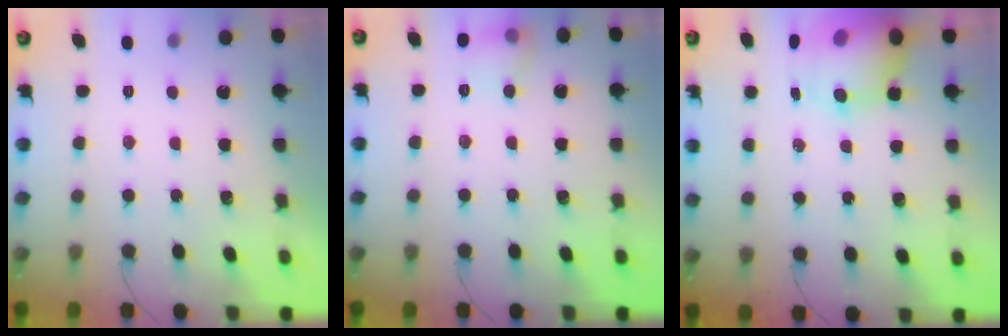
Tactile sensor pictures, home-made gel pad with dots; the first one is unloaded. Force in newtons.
{"total": 8.3, "press": 8.2, "slide": 1.0}
{"total": 14.7, "press": 14.2, "slide": 3.5}